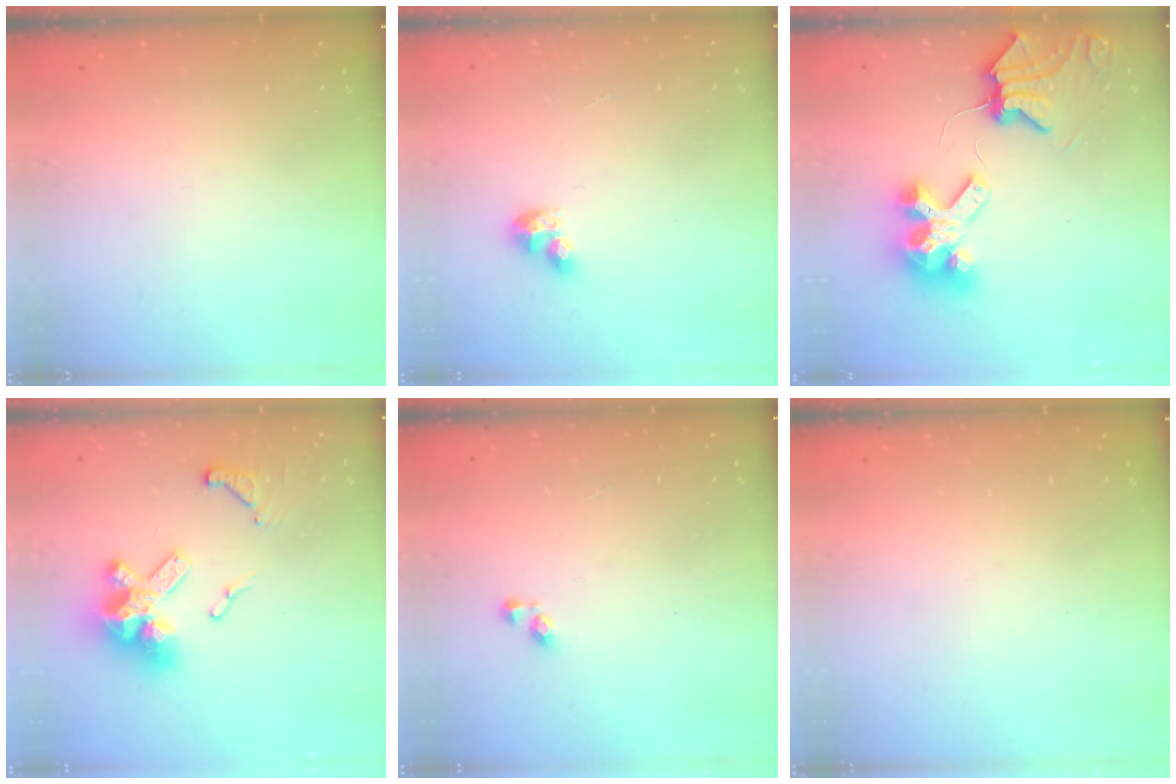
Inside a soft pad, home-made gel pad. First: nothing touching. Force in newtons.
{"total": 4.5, "press": 4.5, "slide": 0.4}
{"total": 8.9, "press": 8.8, "slide": 1.1}
{"total": 14.9, "press": 14.8, "slide": 1.8}
{"total": 3.4, "press": 3.4, "slide": 0.3}
{"total": 0.0}